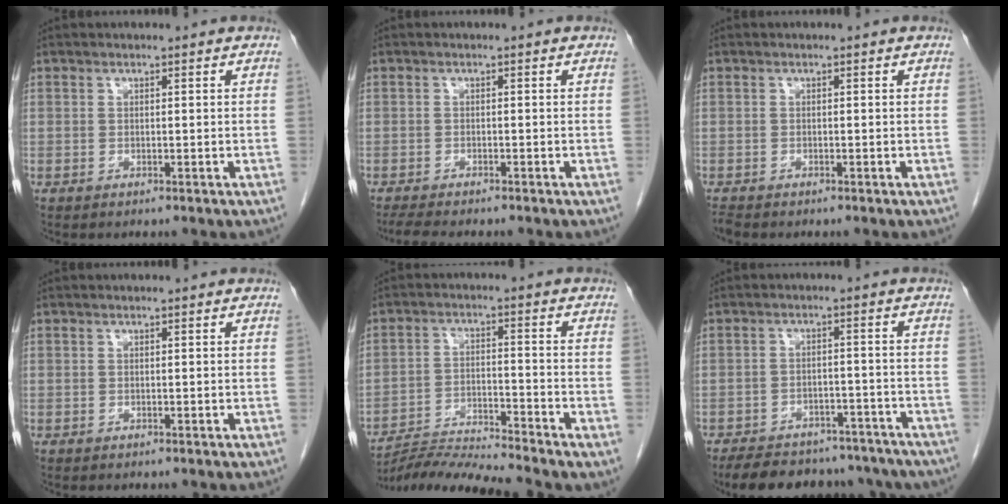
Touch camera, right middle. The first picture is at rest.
{"total": 5.0, "force": [-4.3, 0.5, 2.4], "torque": [-0.043, -0.016, -0.066]}
{"total": 1.0, "force": [-0.9, 0.1, 0.2], "torque": [-0.012, -0.005, -0.018]}
{"total": 0.0}
{"total": 8.3, "force": [-7.9, -2.0, 1.5], "torque": [-0.028, -0.007, -0.144]}
{"total": 19.3, "force": [-16.1, 7.8, 7.3], "torque": [-0.132, 0.002, -0.203]}